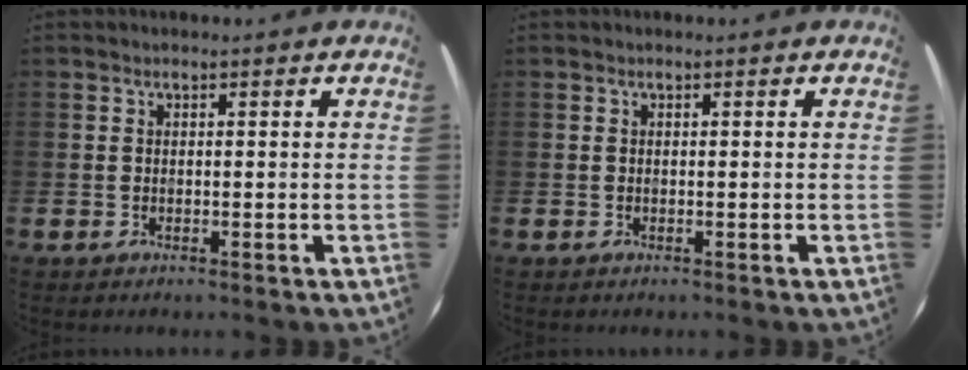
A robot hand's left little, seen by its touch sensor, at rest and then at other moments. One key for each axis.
{"total": 0.0}